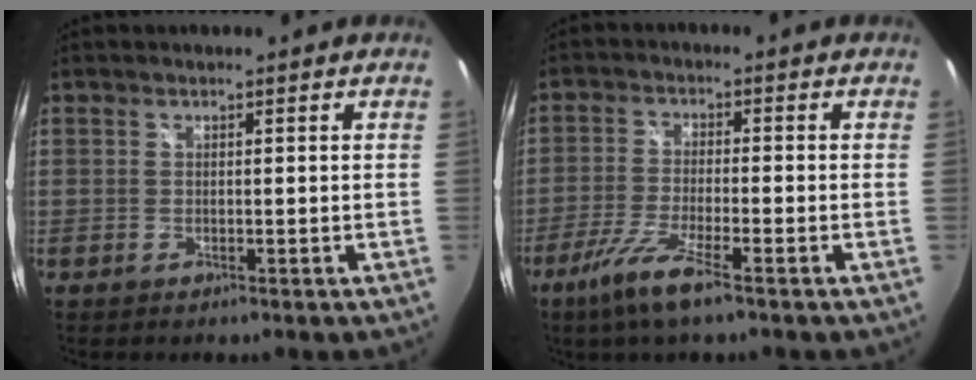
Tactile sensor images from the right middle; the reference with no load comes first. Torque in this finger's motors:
{"motor_torque": [0.85, -0.71, 0.10, 0.09]}